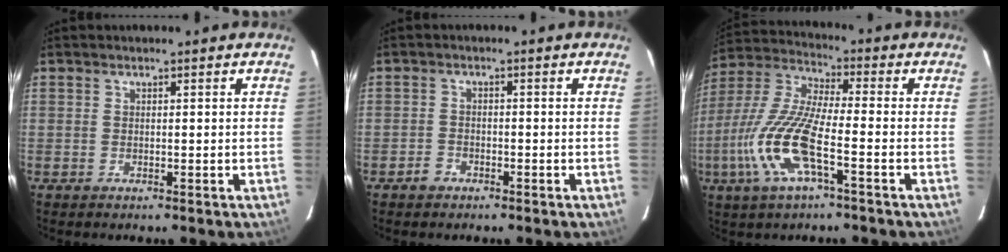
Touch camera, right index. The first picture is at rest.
{"total": 2.3, "force": [-1.7, 1.4, 0.5], "torque": [-0.015, 0.004, -0.031]}
{"total": 14.8, "force": [-5.2, 3.1, 13.5], "torque": [-0.296, -0.009, -0.107]}